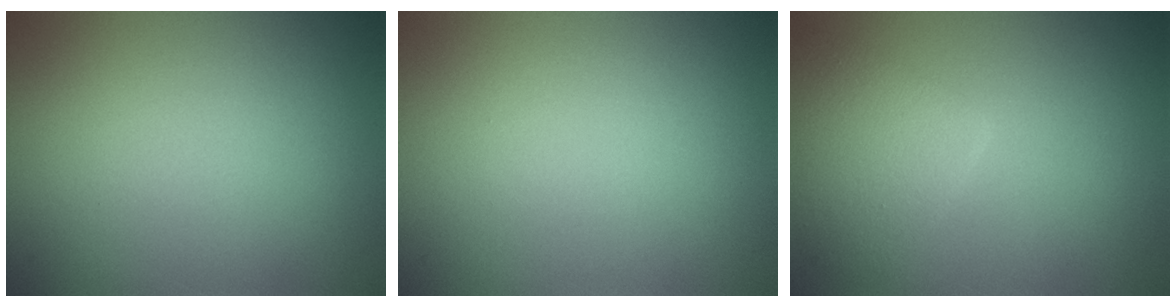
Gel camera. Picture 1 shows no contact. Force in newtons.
{"total": 0.0}
{"total": 3.7, "press": 3.7, "slide": 0.2}